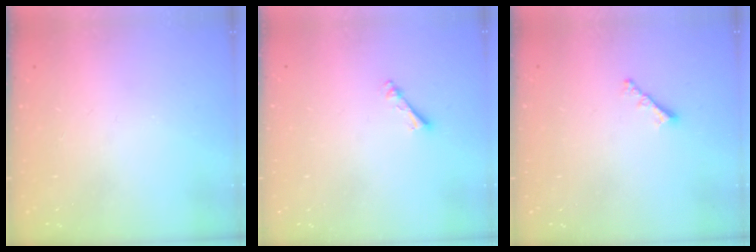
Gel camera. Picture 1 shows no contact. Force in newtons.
{"total": 2.5, "press": 2.4, "slide": 0.5}
{"total": 2.2, "press": 2.2, "slide": 0.5}